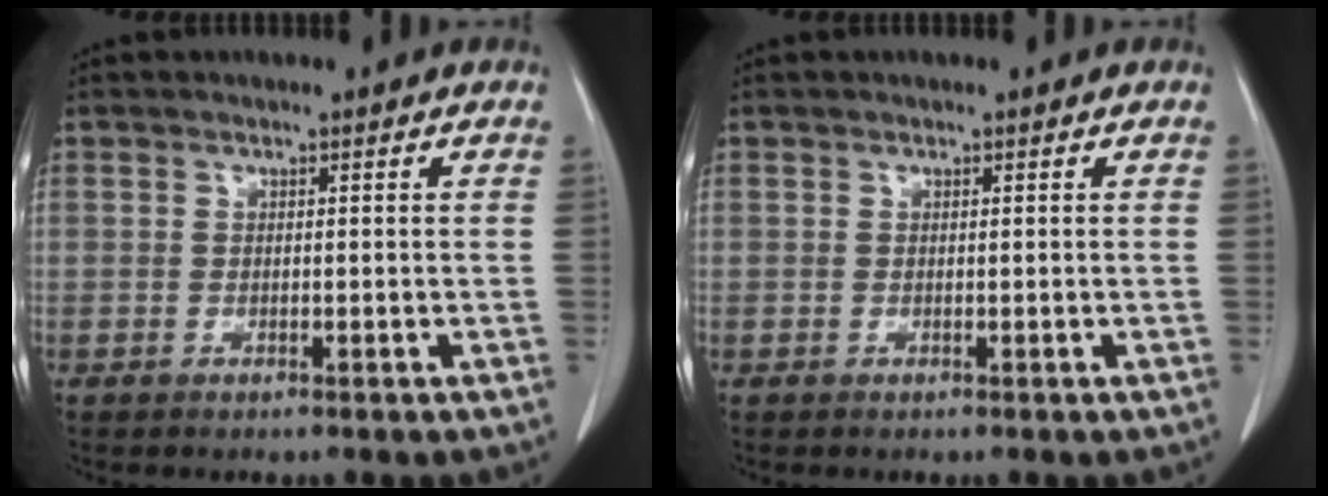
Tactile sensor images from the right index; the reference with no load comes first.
{"total": 0.0}